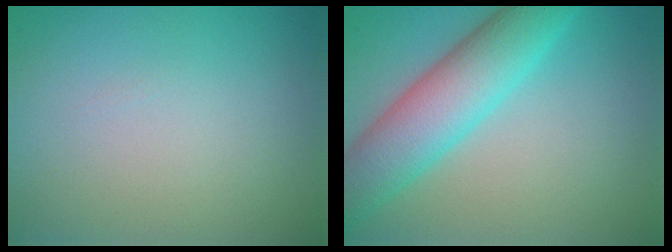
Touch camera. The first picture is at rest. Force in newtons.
{"total": 7.0, "press": 7.0, "slide": 0.0}